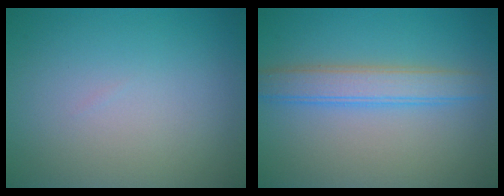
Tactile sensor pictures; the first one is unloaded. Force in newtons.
{"total": 3.5, "press": 3.5, "slide": 0.1}